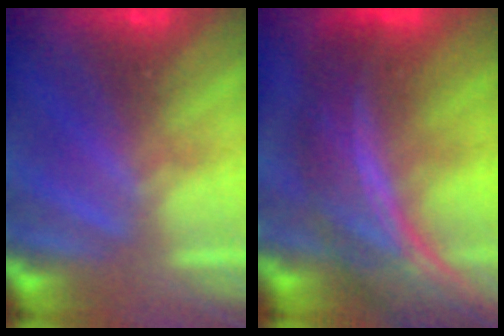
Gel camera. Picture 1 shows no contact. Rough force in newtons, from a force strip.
{"total": 7.2}